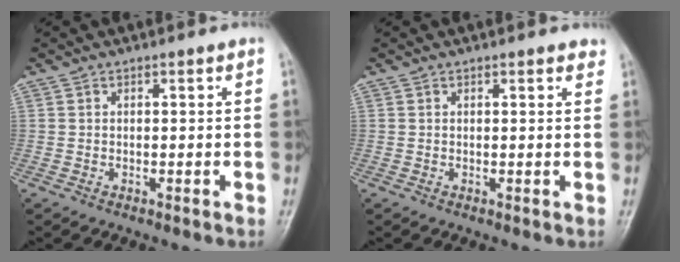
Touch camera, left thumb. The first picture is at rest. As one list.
[{"total": 1.9, "force": [1.5, 0.7, 0.9], "torque": [-0.001, 0.000, 0.012]}]